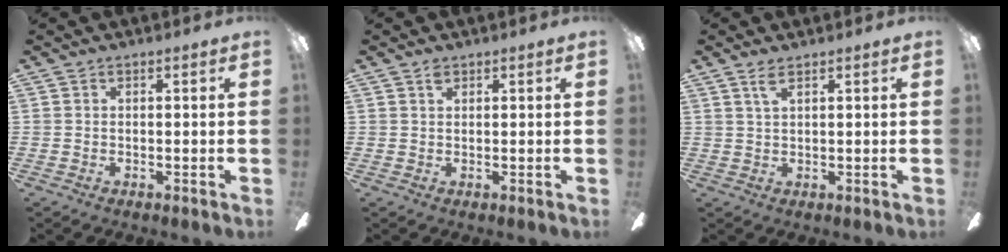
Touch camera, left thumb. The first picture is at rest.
{"total": 1.2, "force": [0.8, 0.6, 0.6], "torque": [-0.015, 0.001, 0.015]}
{"total": 2.6, "force": [1.7, 0.8, 1.8], "torque": [-0.042, 0.004, 0.029]}